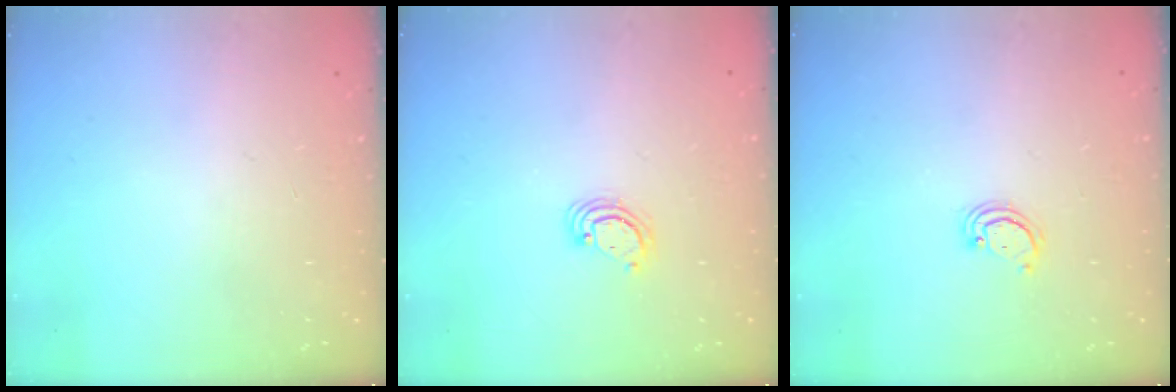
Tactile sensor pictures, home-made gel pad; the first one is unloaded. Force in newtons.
{"total": 3.7, "press": 3.7, "slide": 0.4}
{"total": 2.5, "press": 2.4, "slide": 0.2}